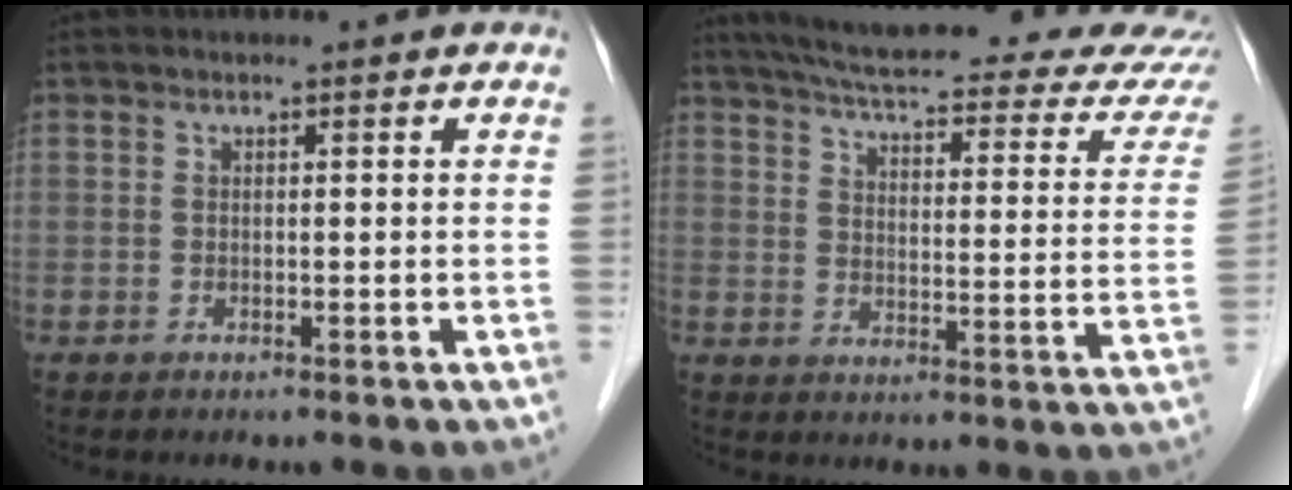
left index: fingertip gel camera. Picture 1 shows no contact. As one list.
[{"total": 25.1, "force": [22.4, 2.7, 11.0], "torque": [-0.150, -0.045, 0.266]}]